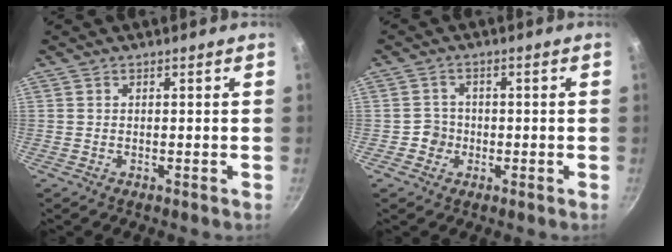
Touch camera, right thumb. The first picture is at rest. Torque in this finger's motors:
{"motor_torque": [-0.17, 0.07, 0.33, -0.18, -0.01]}